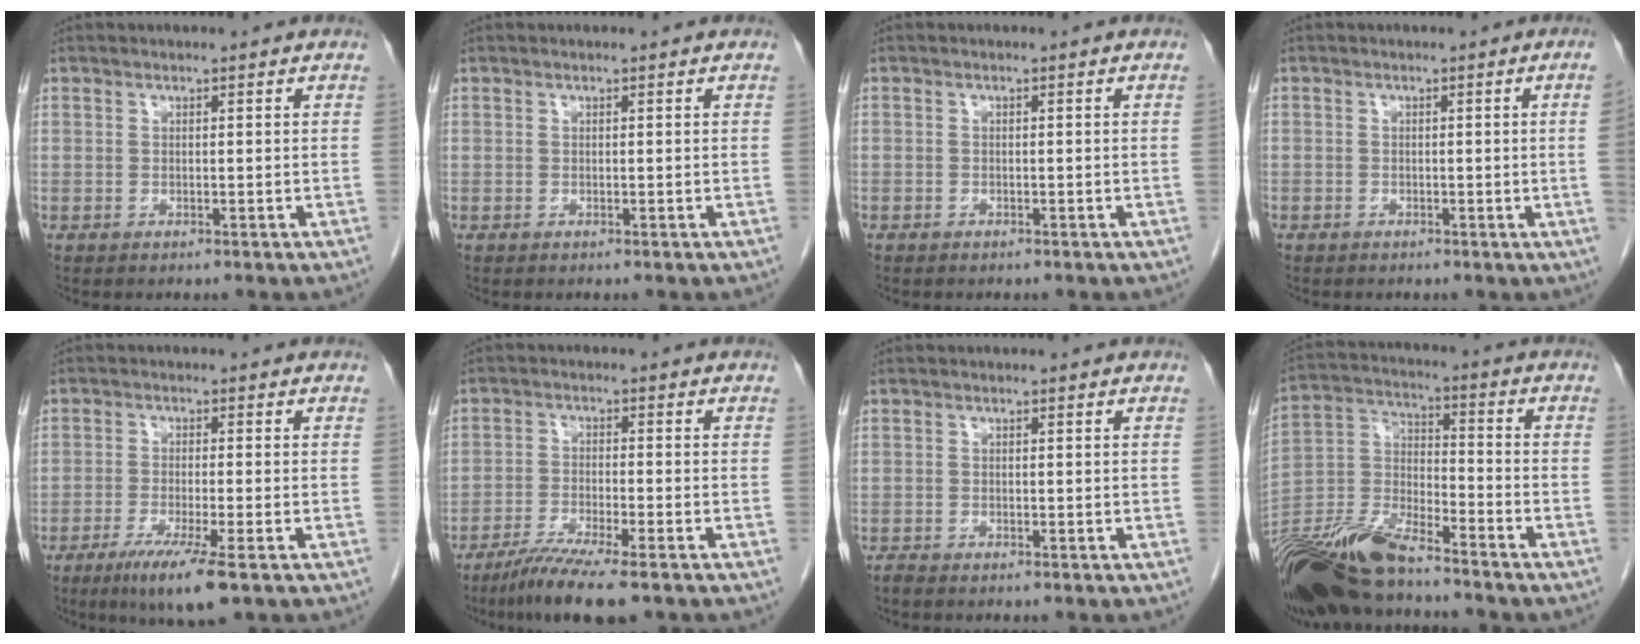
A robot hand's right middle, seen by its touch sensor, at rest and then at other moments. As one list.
[{"total": 0.0}, {"total": 0.0}, {"total": 2.1, "force": [-0.3, -0.7, 1.9], "torque": [-0.019, 0.000, -0.005]}, {"total": 7.4, "force": [-4.3, 0.1, 6.0], "torque": [-0.109, -0.023, -0.074]}, {"total": 8.0, "force": [-5.9, 0.1, 5.4], "torque": [-0.095, -0.022, -0.101]}, {"total": 0.7, "force": [-0.6, 0.0, 0.2], "torque": [-0.012, -0.002, -0.014]}, {"total": 17.7, "force": [-14.3, 4.3, 9.5], "torque": [-0.216, -0.017, -0.270]}]